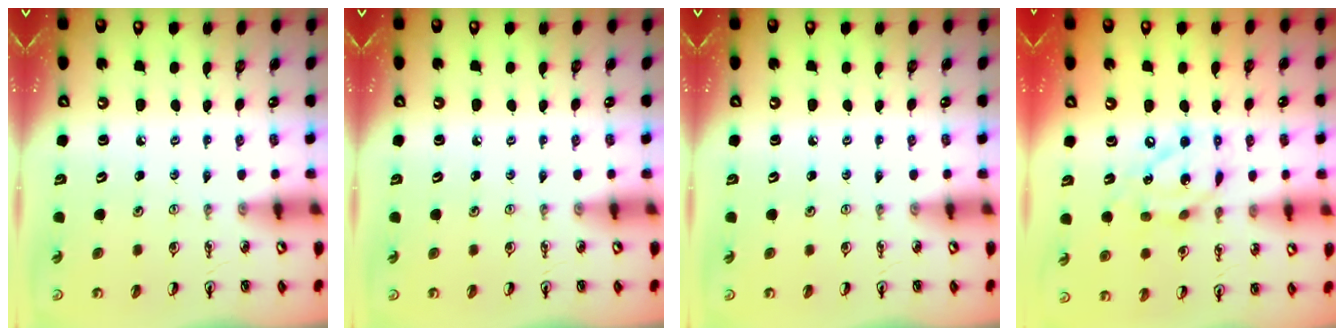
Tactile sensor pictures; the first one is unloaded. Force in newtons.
{"total": 0.0}
{"total": 0.0}
{"total": 13.9, "press": 13.9, "slide": 1.4}